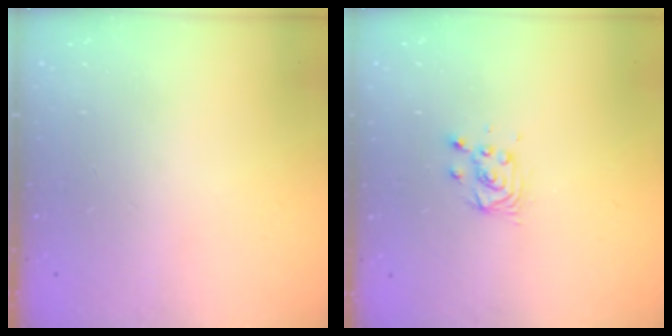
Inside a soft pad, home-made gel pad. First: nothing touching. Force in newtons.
{"total": 3.9, "press": 3.8, "slide": 0.4}